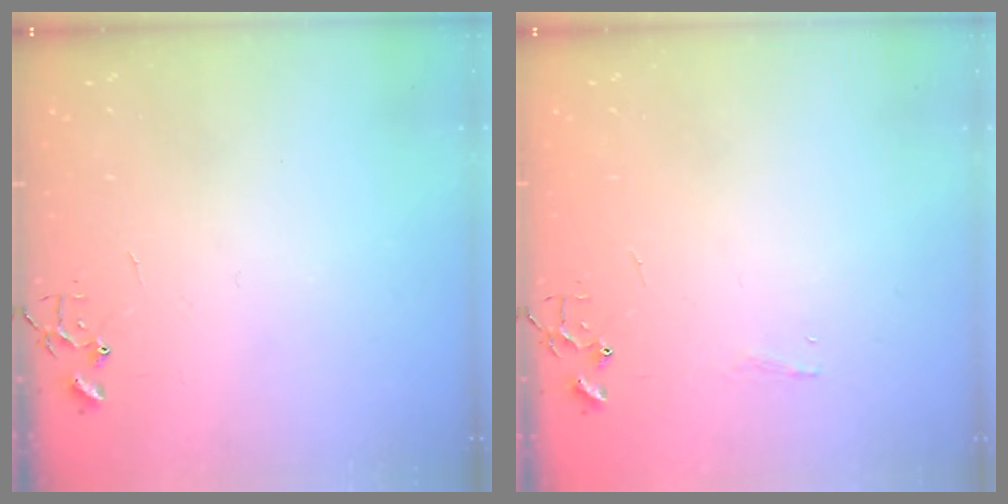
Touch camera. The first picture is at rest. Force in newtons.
{"total": 4.1, "press": 4.0, "slide": 0.5}